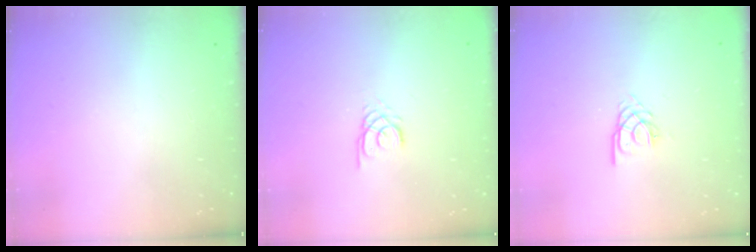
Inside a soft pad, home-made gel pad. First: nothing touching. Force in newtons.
{"total": 2.2, "press": 2.2, "slide": 0.2}
{"total": 2.1, "press": 2.1, "slide": 0.3}